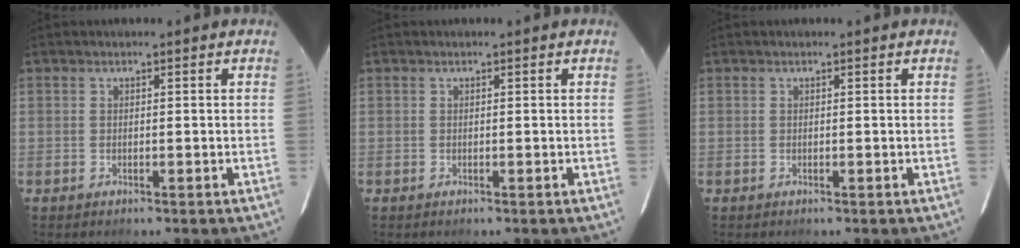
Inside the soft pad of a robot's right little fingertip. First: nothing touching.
{"total": 0.0}
{"total": 0.0}